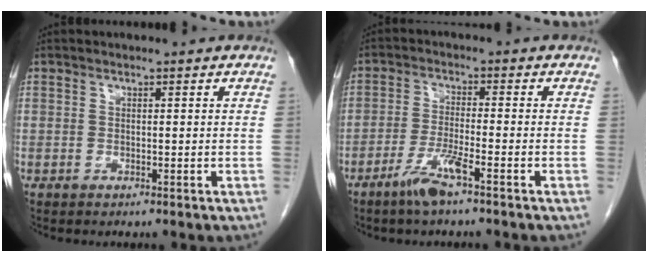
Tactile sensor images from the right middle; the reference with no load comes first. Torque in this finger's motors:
{"motor_torque": [0.00, -0.21, 0.10, 0.04]}